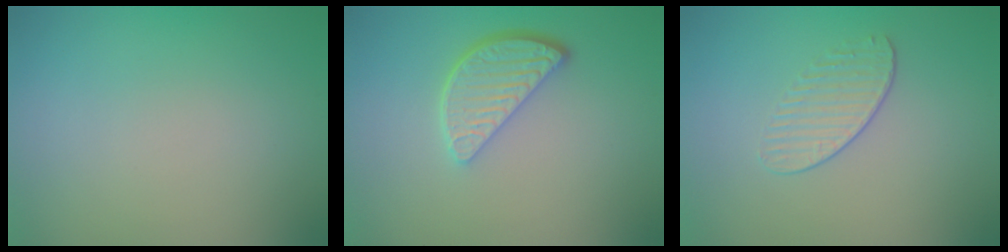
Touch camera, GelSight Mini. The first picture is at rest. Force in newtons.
{"total": 3.8, "press": 3.1, "slide": 2.2}
{"total": 1.6, "press": 1.1, "slide": 1.2}